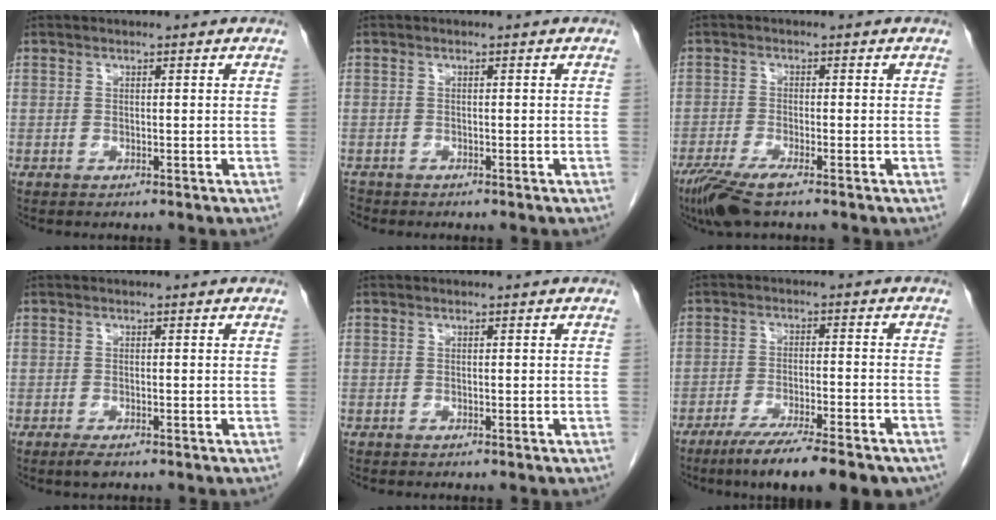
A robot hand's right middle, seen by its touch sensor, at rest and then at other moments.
{"total": 1.2, "force": [-1.1, 0.5, 0.1], "torque": [-0.006, -0.002, -0.018]}
{"total": 5.9, "force": [-4.0, 0.6, 4.3], "torque": [-0.083, -0.016, -0.073]}
{"total": 1.6, "force": [-1.1, 0.4, 1.1], "torque": [-0.023, -0.004, -0.017]}
{"total": 0.0}
{"total": 14.1, "force": [-10.8, 1.8, 8.9], "torque": [-0.115, -0.024, -0.163]}